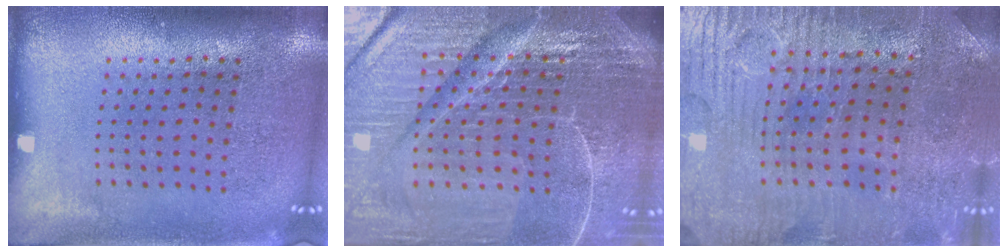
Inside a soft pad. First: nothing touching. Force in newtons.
{"total": 7.1, "press": 6.1, "slide": 3.5}
{"total": 2.2, "press": 2.2, "slide": 0.5}